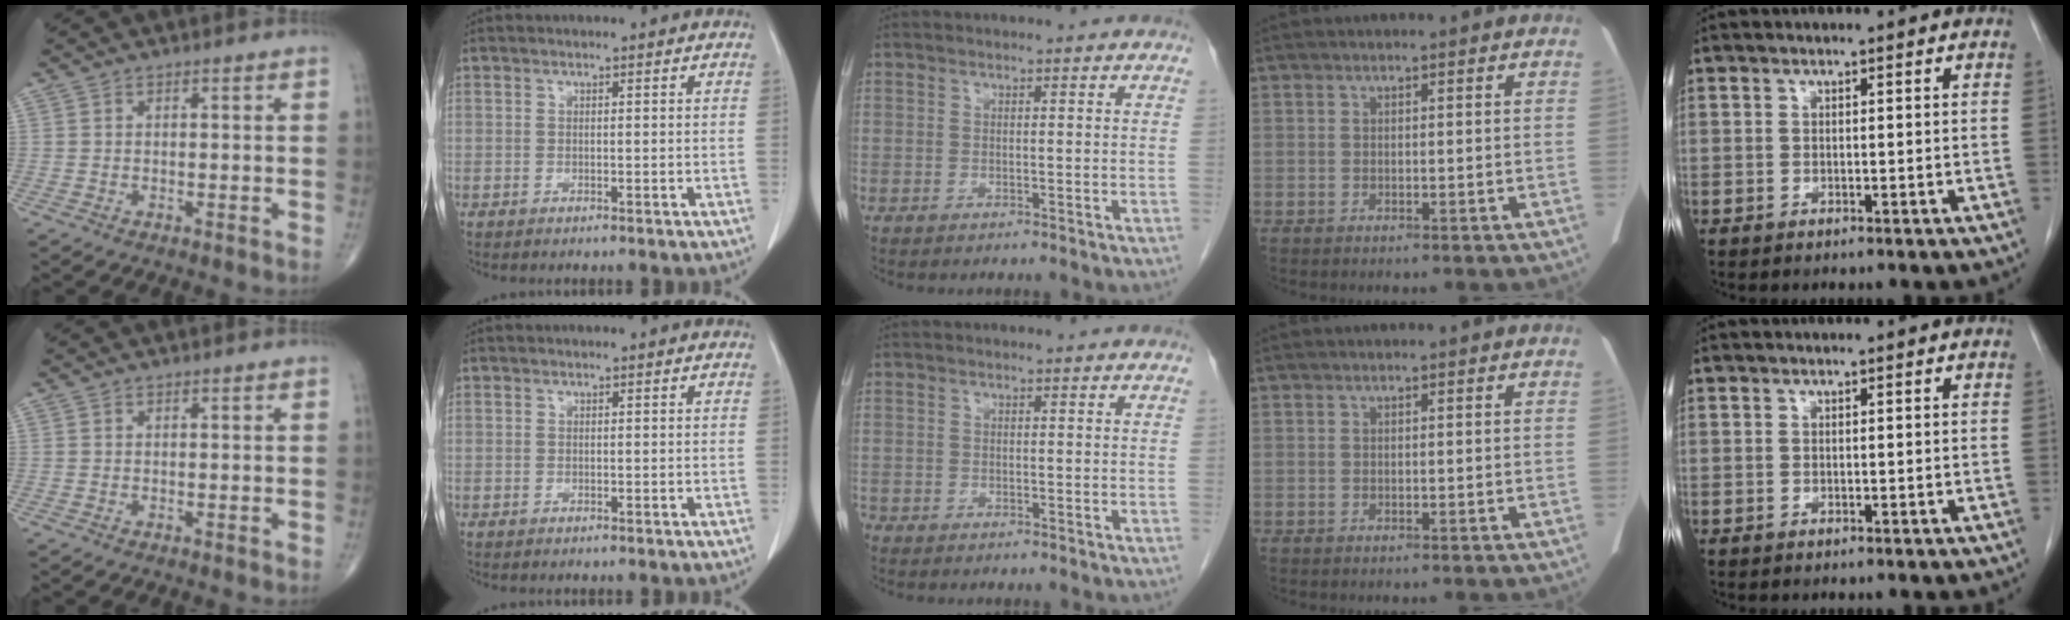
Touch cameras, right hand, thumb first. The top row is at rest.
{"middle": {"total": 0.7, "force": [-0.6, 0.4, 0.1], "torque": [-0.008, 0.001, -0.014]}}